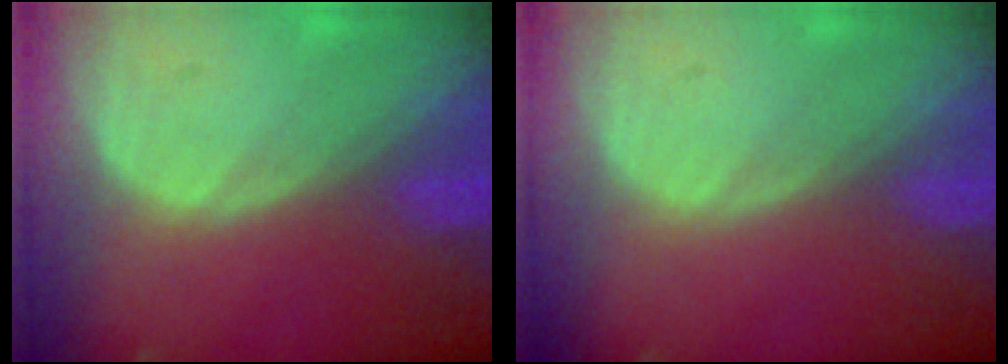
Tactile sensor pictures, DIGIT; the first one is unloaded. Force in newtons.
{"total": 0.0}